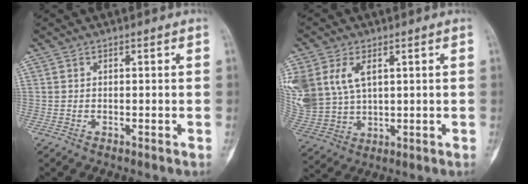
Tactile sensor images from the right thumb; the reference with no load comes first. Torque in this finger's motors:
{"motor_torque": [0.69, 1.67, 0.26, 0.01, 0.14]}